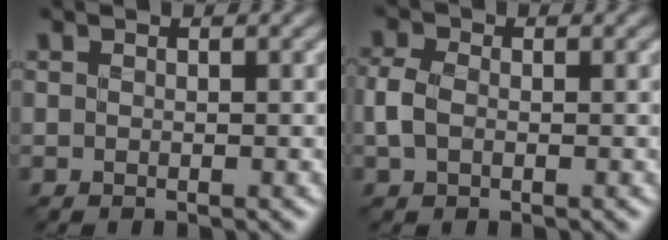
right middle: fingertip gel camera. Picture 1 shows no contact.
{"total": 1.8, "force": [-0.7, 1.2, 1.2], "torque": [-0.027, 0.001, -0.022]}